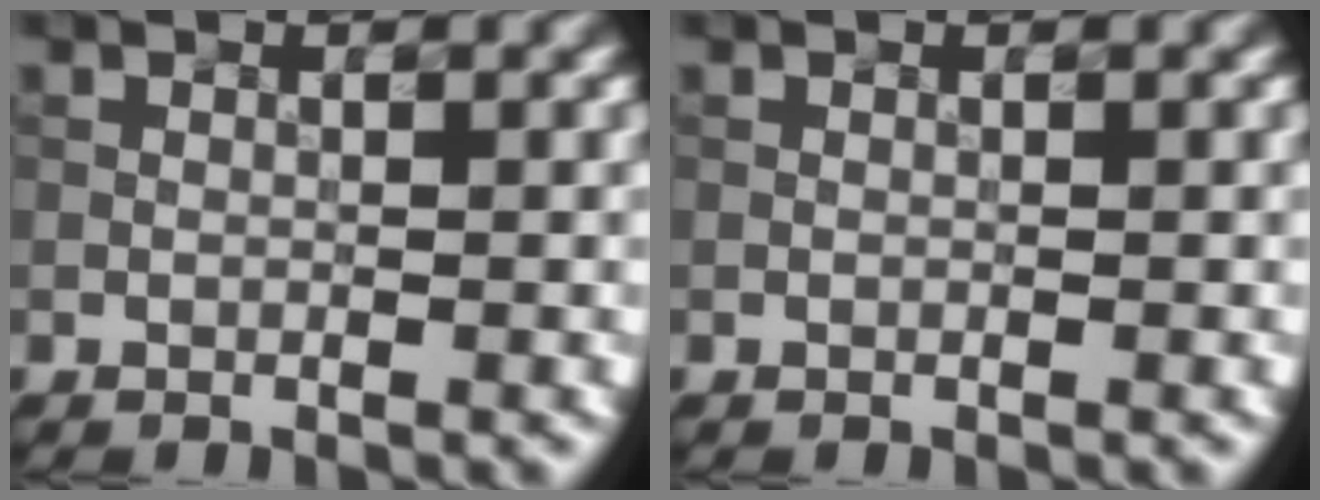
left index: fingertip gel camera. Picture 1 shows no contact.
{"total": 0.0}